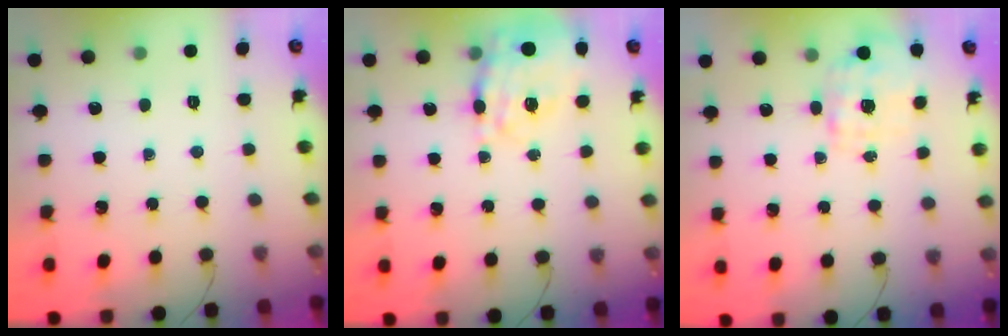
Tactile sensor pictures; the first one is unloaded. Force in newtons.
{"total": 21.4, "press": 21.0, "slide": 4.0}
{"total": 1.7, "press": 1.6, "slide": 0.6}